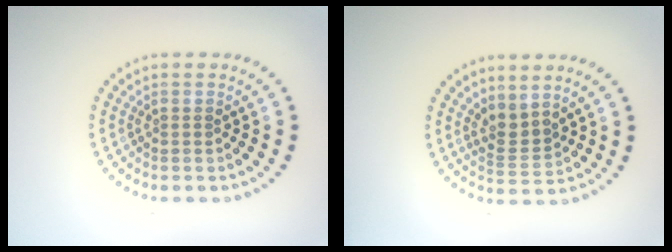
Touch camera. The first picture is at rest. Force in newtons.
{"total": 2.2, "press": 1.5, "slide": 1.7}